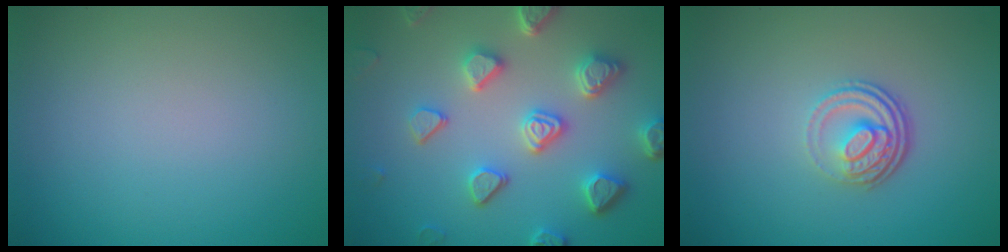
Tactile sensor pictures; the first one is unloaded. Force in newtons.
{"total": 5.8, "press": 5.0, "slide": 3.0}
{"total": 3.6, "press": 2.5, "slide": 2.7}